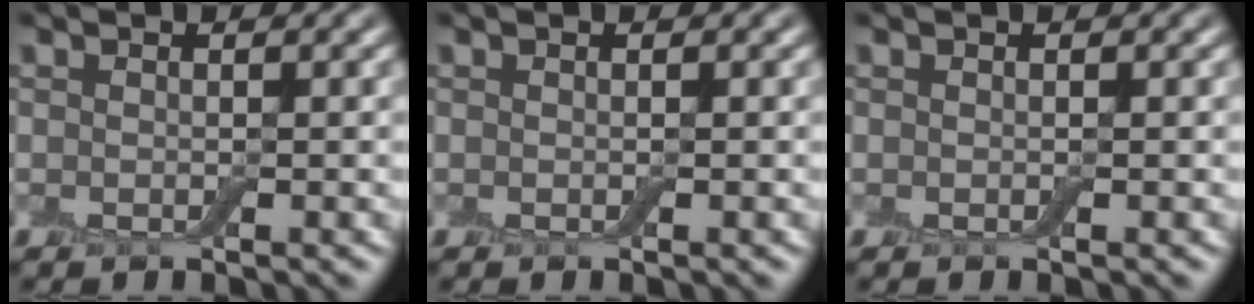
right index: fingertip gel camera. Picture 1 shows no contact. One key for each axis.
{"total": 0.0}
{"total": 0.0}